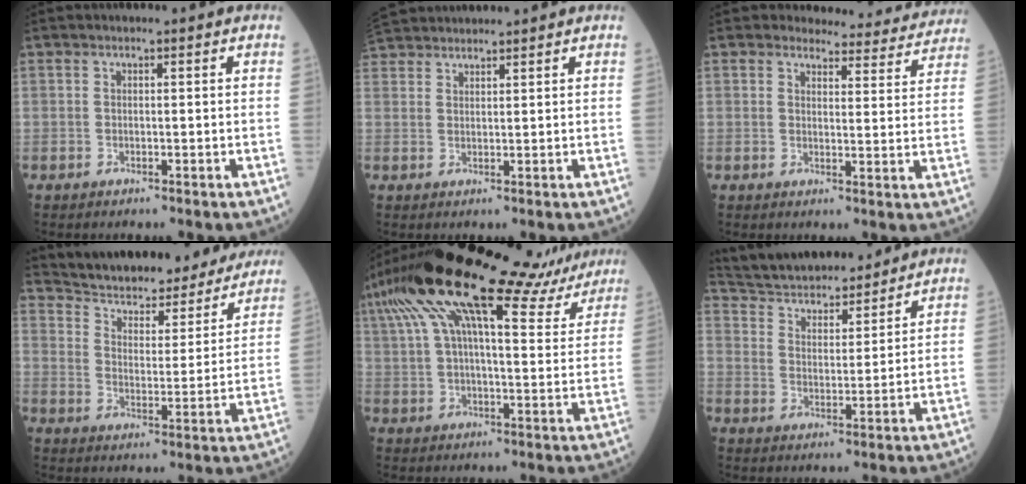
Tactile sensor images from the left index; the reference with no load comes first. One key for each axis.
{"total": 7.0, "fx": 6.7, "fy": 1.0, "fz": 1.6, "tx": -0.035, "ty": 0.040, "tz": 0.120}
{"total": 12.6, "fx": 12.1, "fy": 3.2, "fz": 1.1, "tx": 0.021, "ty": -0.034, "tz": 0.113}
{"total": 22.5, "fx": 21.0, "fy": 5.3, "fz": 6.5, "tx": -0.100, "ty": -0.018, "tz": 0.283}
{"total": 27.5, "fx": 21.1, "fy": 7.2, "fz": 16.1, "tx": -0.301, "ty": 0.073, "tz": 0.299}
{"total": 17.7, "fx": 16.3, "fy": 3.8, "fz": 5.8, "tx": -0.102, "ty": 0.024, "tz": 0.261}